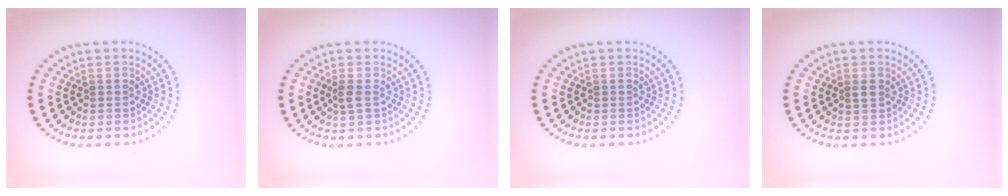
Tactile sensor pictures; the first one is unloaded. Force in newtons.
{"total": 1.1, "press": 1.0, "slide": 0.5}
{"total": 0.0}
{"total": 1.0, "press": 1.0, "slide": 0.3}